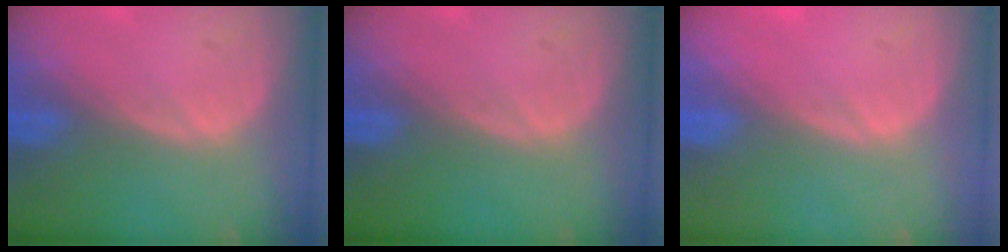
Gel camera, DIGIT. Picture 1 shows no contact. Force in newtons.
{"total": 0.0}
{"total": 0.5, "press": 0.0, "slide": 0.5}